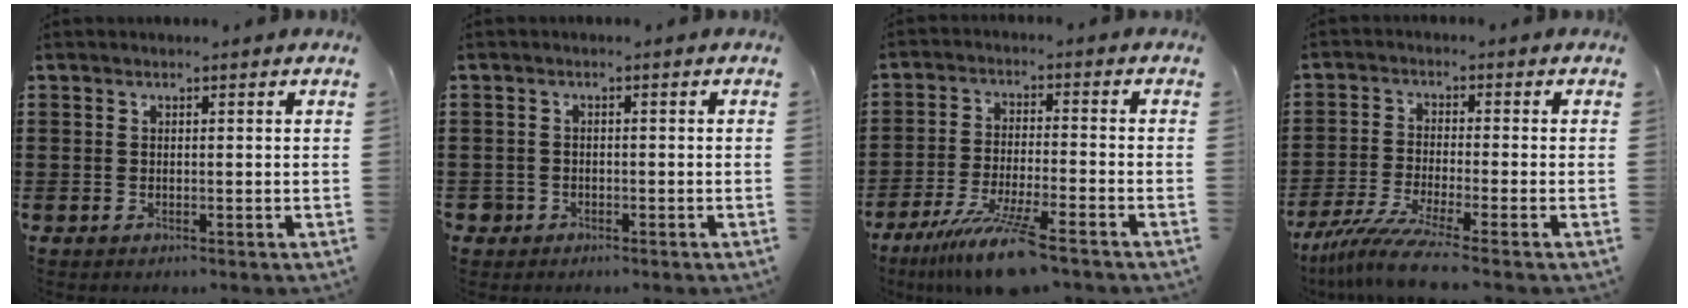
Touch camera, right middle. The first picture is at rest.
{"total": 1.3, "force": [-1.0, 0.9, 0.0], "torque": [-0.004, 0.000, -0.023]}
{"total": 9.5, "force": [-7.3, 0.3, 6.0], "torque": [-0.119, -0.010, -0.140]}
{"total": 6.5, "force": [-5.1, -0.2, 4.0], "torque": [-0.099, -0.024, -0.102]}